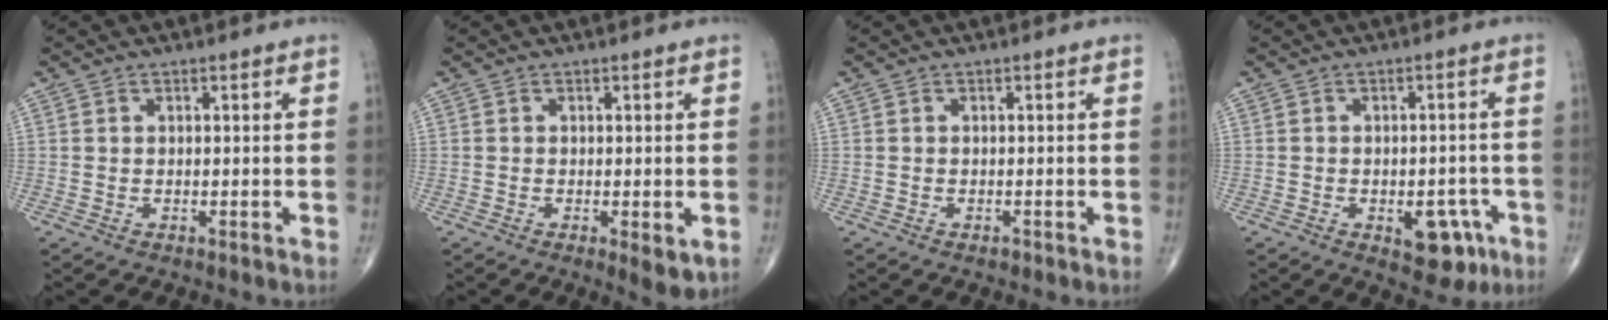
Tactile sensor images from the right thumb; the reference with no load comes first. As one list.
[{"total": 3.6, "force": [-1.0, 1.2, 3.2], "torque": [-0.048, -0.011, -0.015]}, {"total": 0.5, "force": [-0.4, 0.3, 0.2], "torque": [-0.002, 0.000, -0.009]}, {"total": 7.5, "force": [-3.2, 4.2, 5.2], "torque": [-0.038, 0.018, -0.033]}]